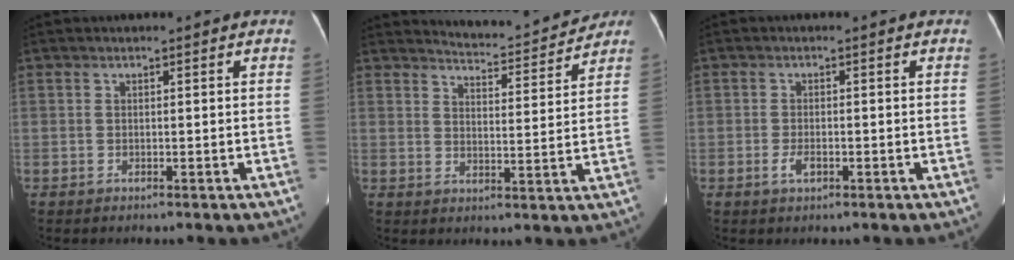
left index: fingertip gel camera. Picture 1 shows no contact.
{"total": 8.6, "force": [8.5, 0.7, 0.7], "torque": [-0.018, -0.003, 0.113]}
{"total": 1.8, "force": [-1.0, 0.7, 1.3], "torque": [-0.030, -0.008, -0.015]}